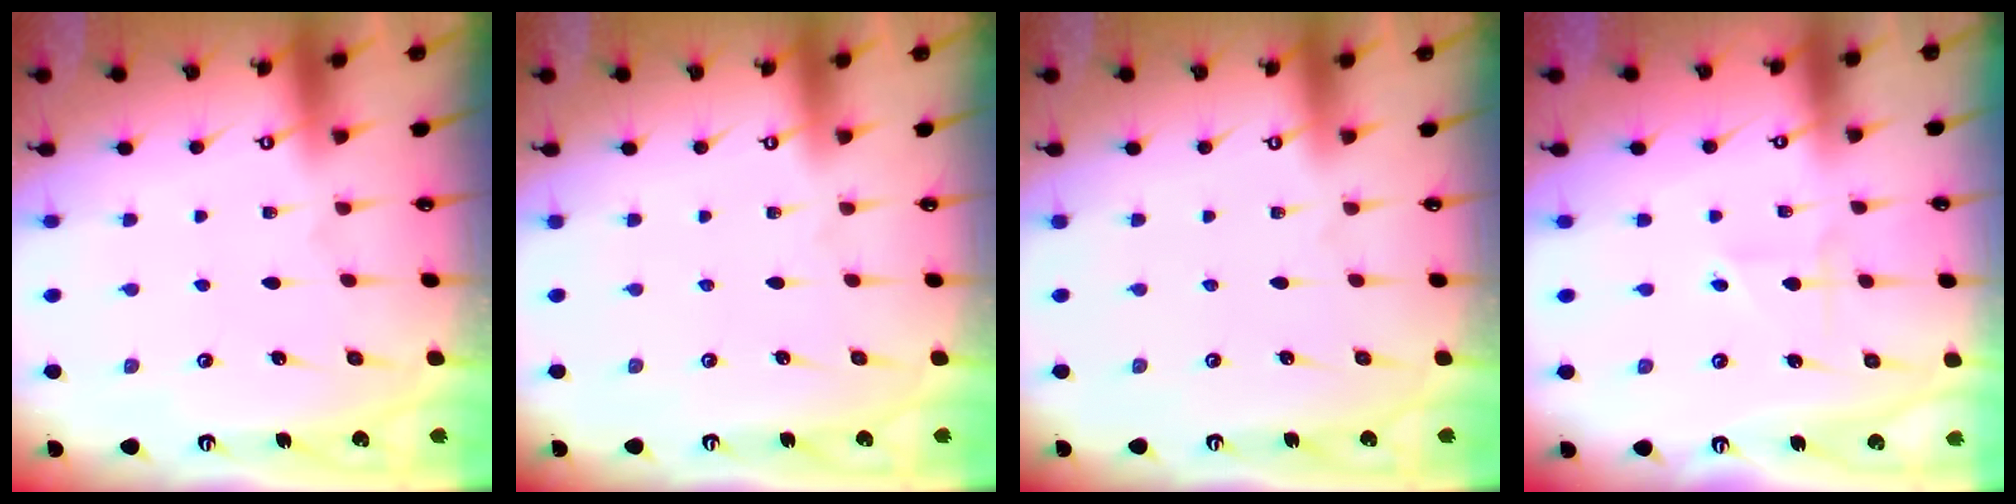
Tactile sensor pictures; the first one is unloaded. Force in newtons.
{"total": 0.0}
{"total": 0.0}
{"total": 2.3, "press": 2.3, "slide": 0.2}